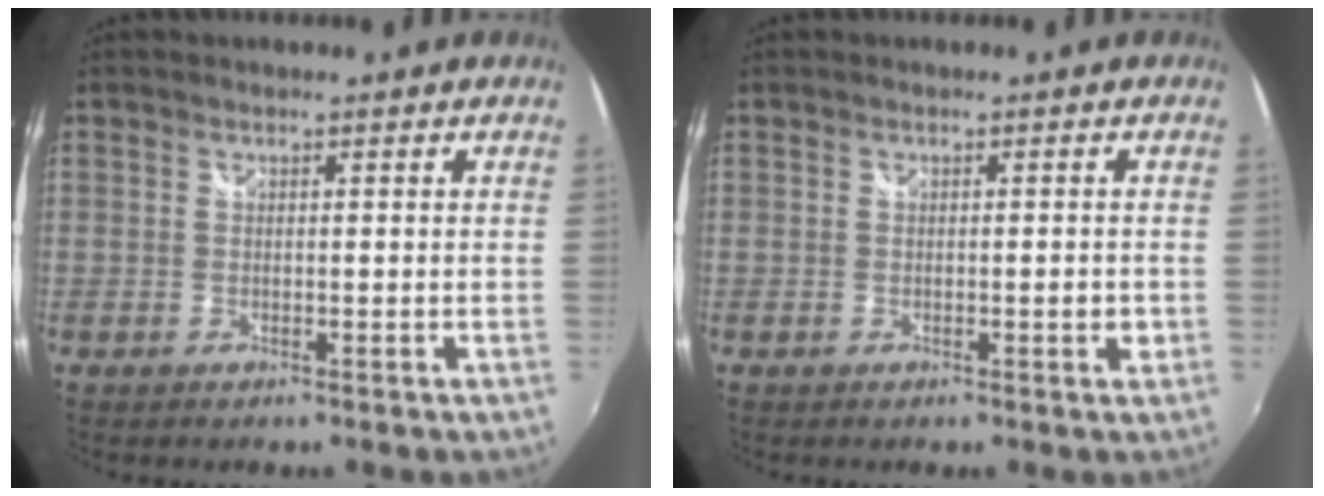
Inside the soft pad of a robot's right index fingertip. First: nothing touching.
{"total": 1.4, "force": [-0.3, 0.5, 1.3], "torque": [-0.017, 0.004, -0.003]}